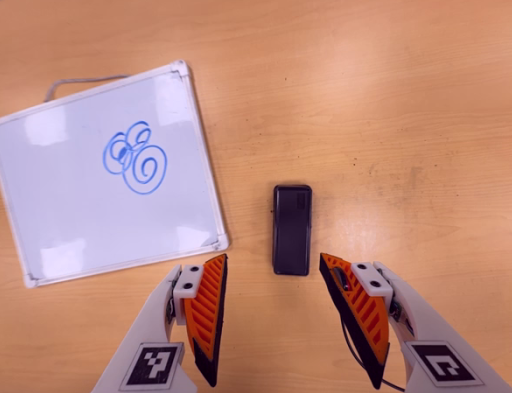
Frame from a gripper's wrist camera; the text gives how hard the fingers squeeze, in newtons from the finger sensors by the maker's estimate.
{"total": 0.0}